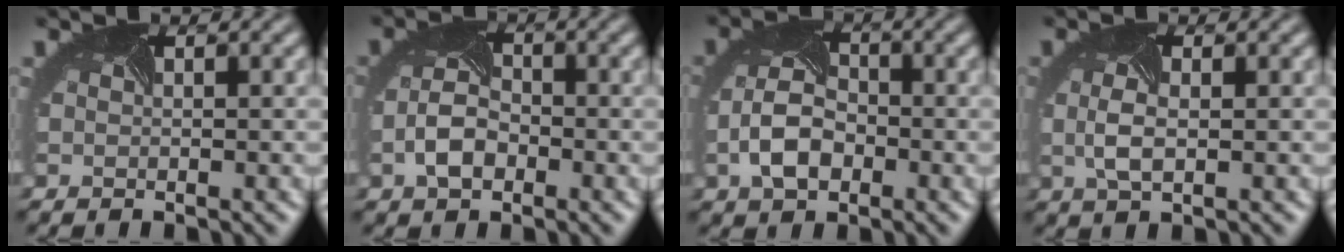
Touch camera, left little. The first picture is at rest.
{"total": 3.3, "force": [-1.2, 2.0, 2.4], "torque": [-0.055, -0.005, -0.026]}
{"total": 4.5, "force": [-1.3, 2.9, 3.3], "torque": [-0.081, -0.006, -0.026]}
{"total": 2.2, "force": [0.1, 0.7, 2.1], "torque": [-0.056, -0.003, 0.001]}